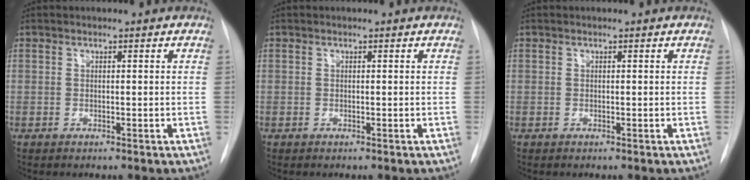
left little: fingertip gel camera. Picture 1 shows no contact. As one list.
[{"total": 0.0}, {"total": 0.0}]